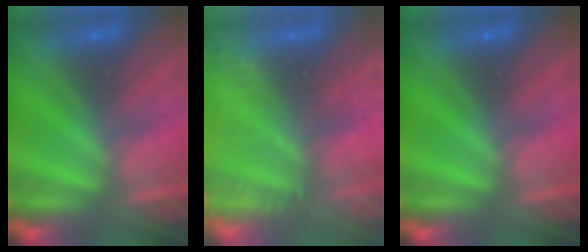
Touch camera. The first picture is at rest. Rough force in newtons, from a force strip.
{"total": 6.8}
{"total": 0.0}